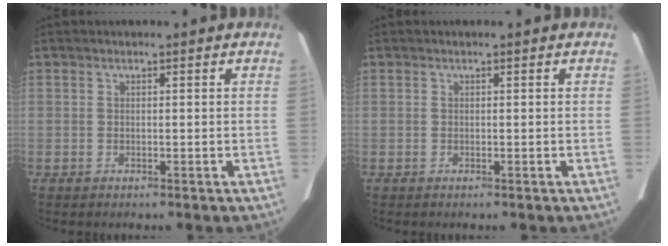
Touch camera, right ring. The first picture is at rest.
{"total": 0.0}